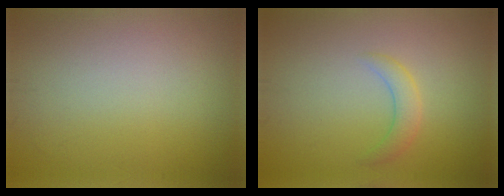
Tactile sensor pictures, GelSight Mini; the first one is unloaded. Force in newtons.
{"total": 1.8, "press": 1.8, "slide": 0.1}